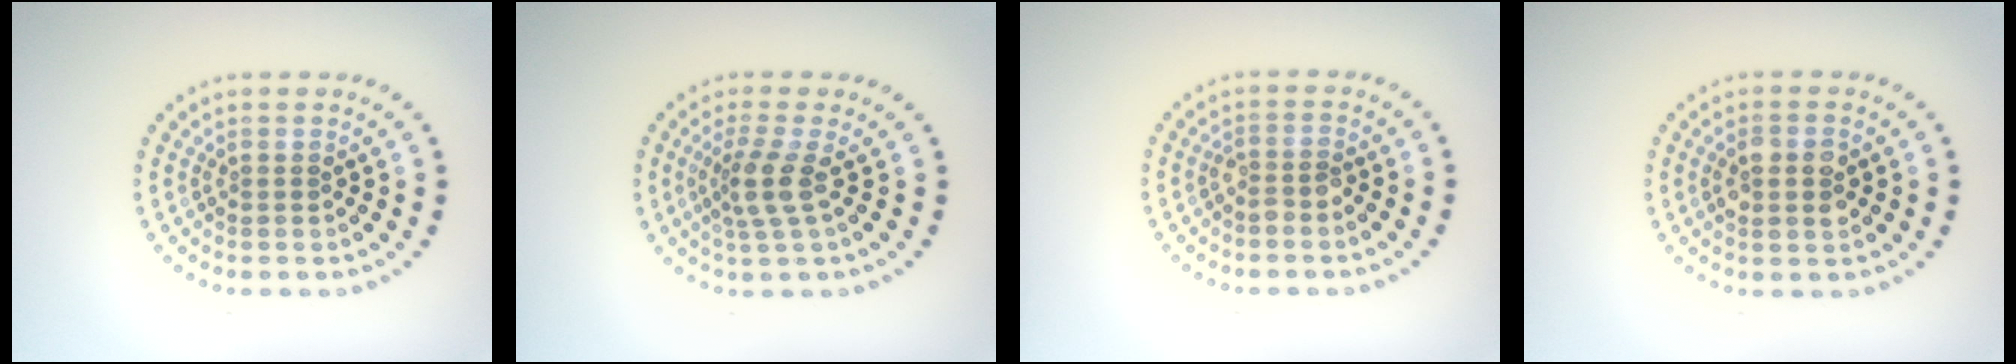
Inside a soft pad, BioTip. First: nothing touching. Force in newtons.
{"total": 2.7, "press": 2.0, "slide": 1.8}
{"total": 1.4, "press": 1.3, "slide": 0.7}
{"total": 2.7, "press": 2.7, "slide": 0.3}